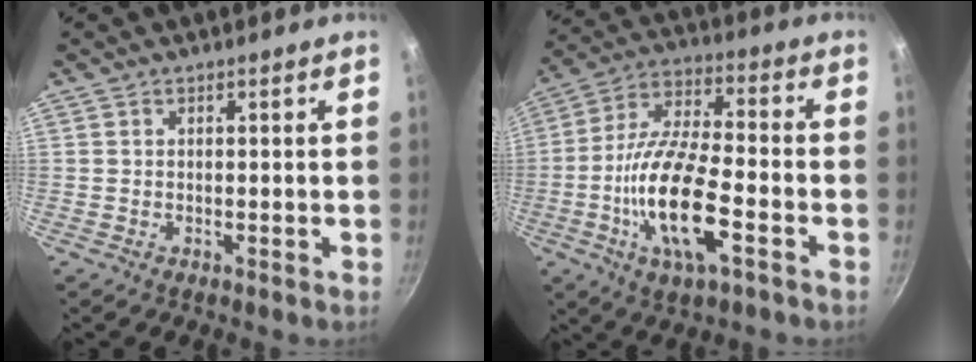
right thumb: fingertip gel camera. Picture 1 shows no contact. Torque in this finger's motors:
{"motor_torque": [2.63, 2.38, 2.03, -0.61, 0.66]}